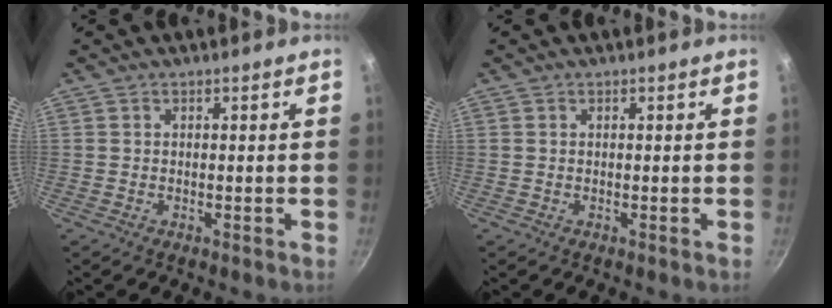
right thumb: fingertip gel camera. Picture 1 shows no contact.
{"total": 0.0}